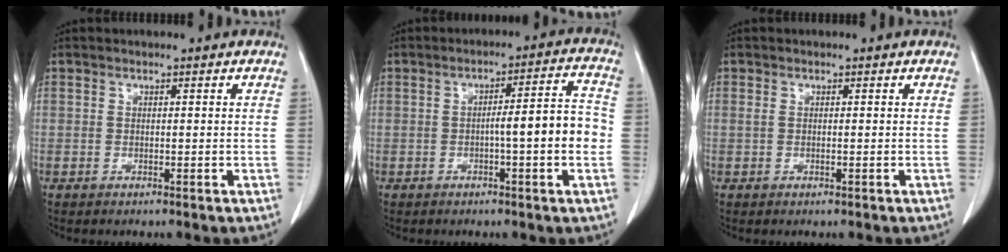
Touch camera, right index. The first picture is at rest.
{"total": 8.1, "force": [-1.5, 0.4, 8.0], "torque": [-0.108, 0.018, -0.023]}
{"total": 0.7, "force": [0.2, 0.2, 0.7], "torque": [-0.019, 0.002, 0.007]}